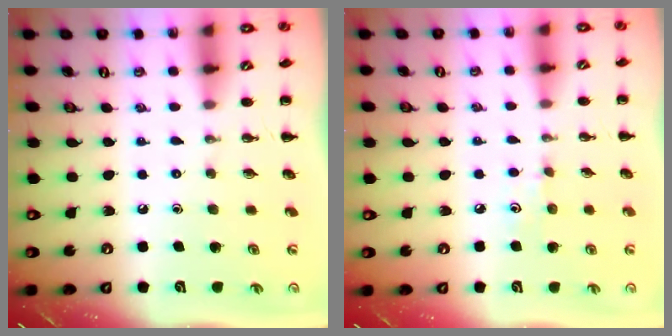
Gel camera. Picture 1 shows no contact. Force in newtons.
{"total": 4.8, "press": 4.6, "slide": 1.3}